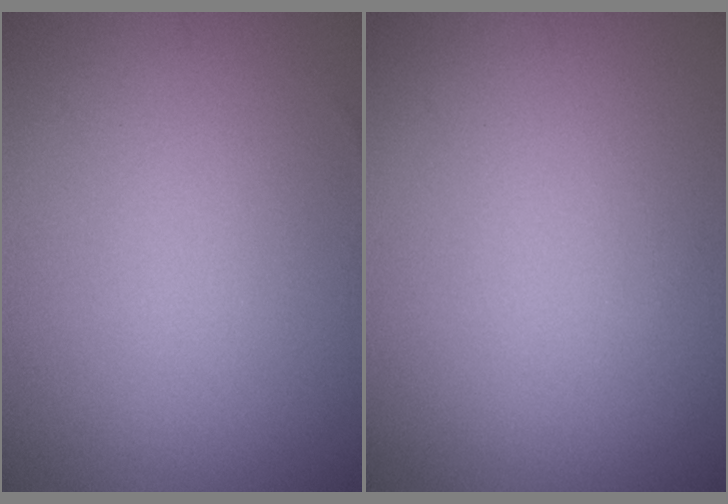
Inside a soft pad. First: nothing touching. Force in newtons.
{"total": 0.0}